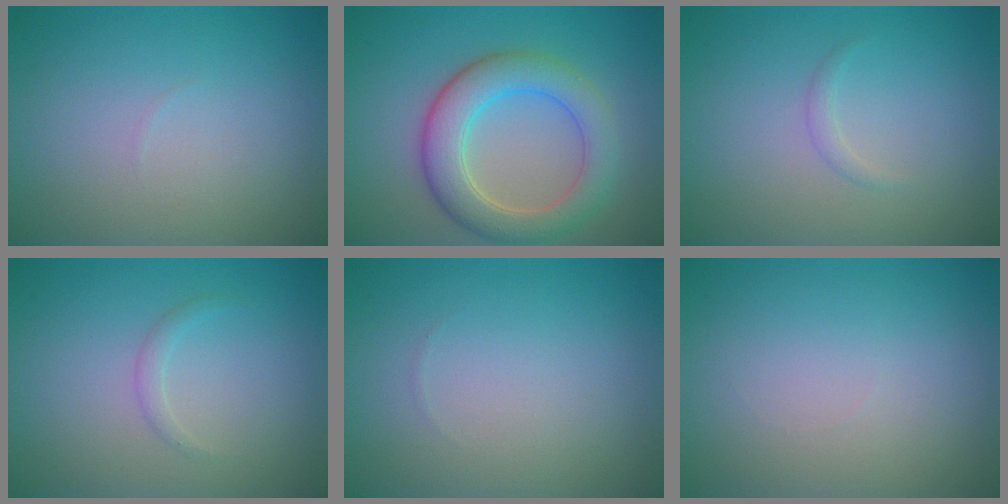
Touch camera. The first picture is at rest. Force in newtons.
{"total": 6.0, "press": 6.0, "slide": 0.2}
{"total": 0.7, "press": 0.7, "slide": 0.0}
{"total": 0.9, "press": 0.9, "slide": 0.0}
{"total": 0.0}
{"total": 0.0}